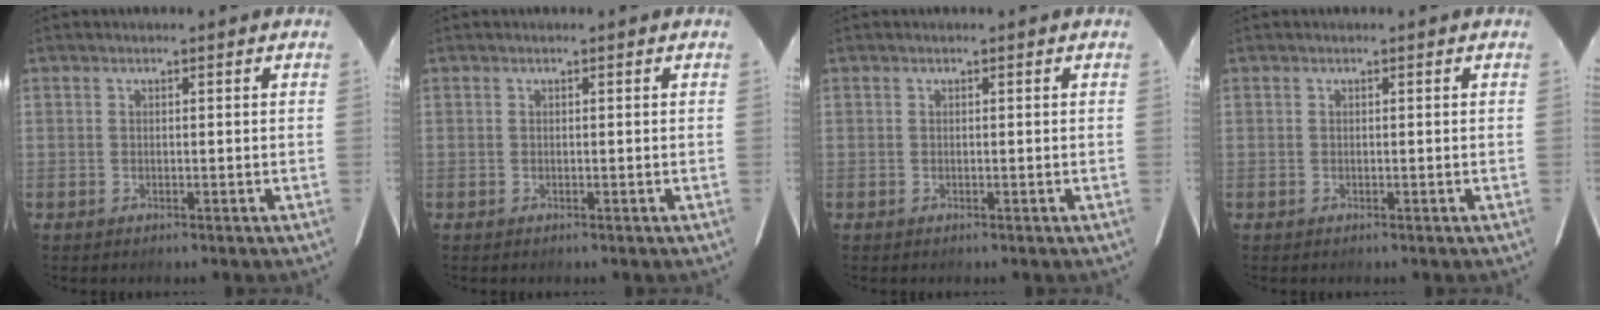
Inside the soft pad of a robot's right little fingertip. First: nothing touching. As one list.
[{"total": 0.0}, {"total": 0.0}, {"total": 0.0}]